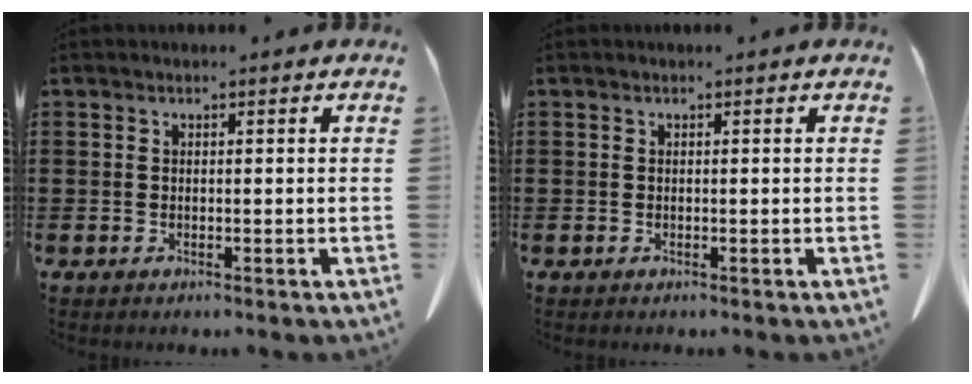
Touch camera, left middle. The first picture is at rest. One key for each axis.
{"total": 0.0}